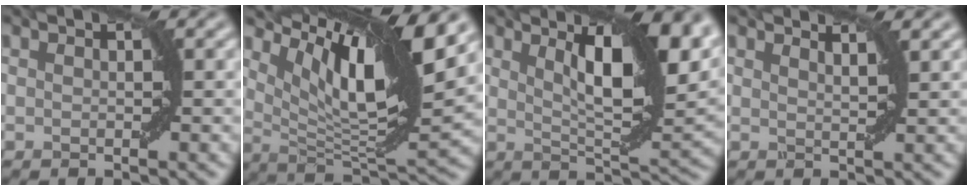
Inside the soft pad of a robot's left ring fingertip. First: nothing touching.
{"total": 12.1, "force": [6.3, 2.8, 9.9], "torque": [-0.160, 0.002, 0.118]}
{"total": 9.8, "force": [4.1, 2.5, 8.5], "torque": [-0.122, 0.002, 0.073]}
{"total": 1.8, "force": [1.6, 0.3, 0.8], "torque": [-0.003, -0.002, 0.018]}